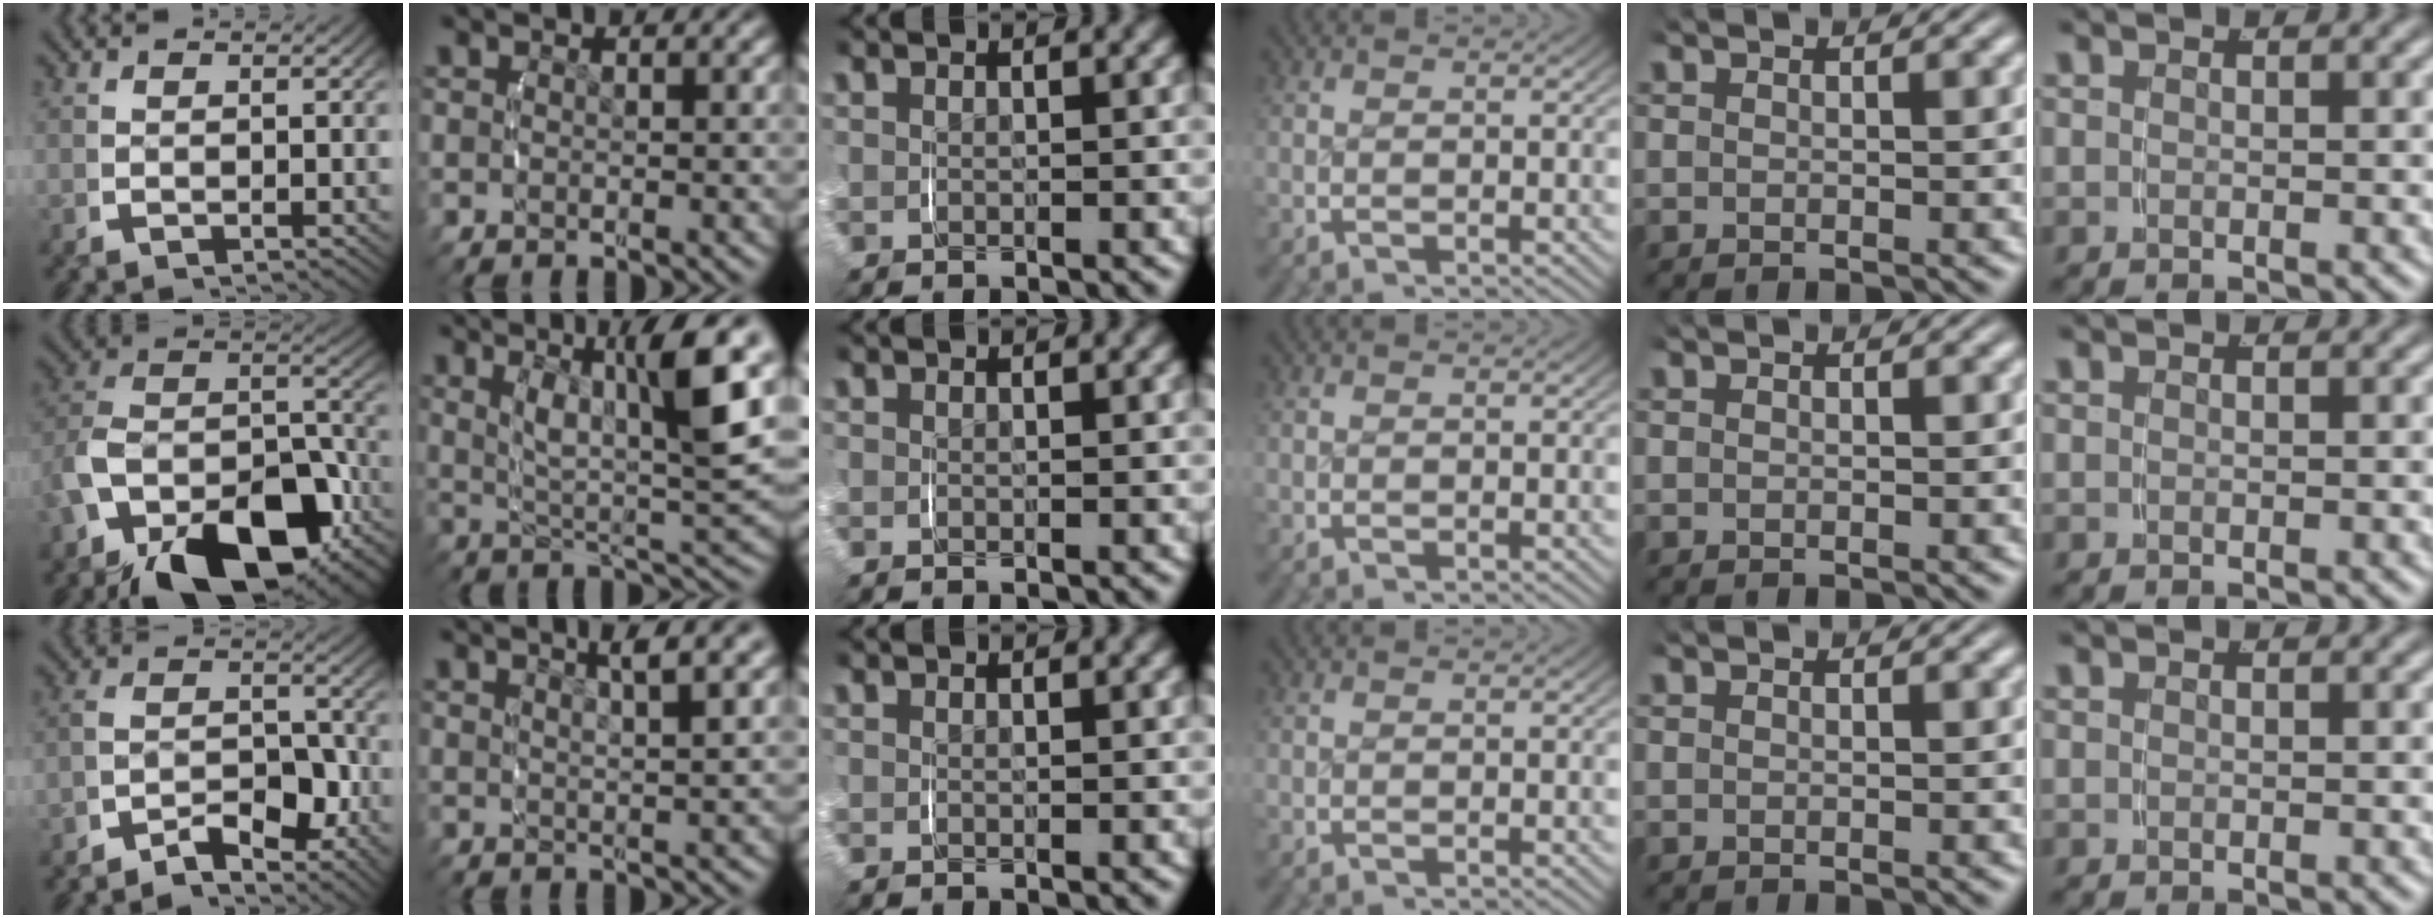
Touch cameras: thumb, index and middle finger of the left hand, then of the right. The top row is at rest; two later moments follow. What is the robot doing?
{"motion": "lift_and_place", "object": "ethernet cable"}